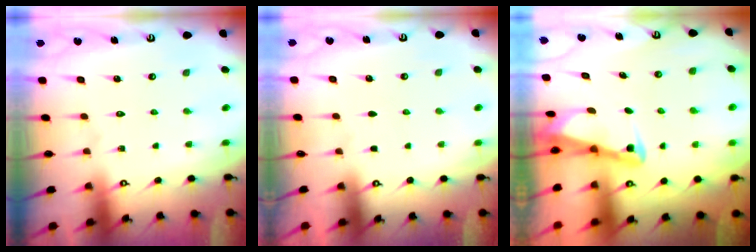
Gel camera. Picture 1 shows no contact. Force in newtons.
{"total": 0.9, "press": 0.9, "slide": 0.1}
{"total": 2.9, "press": 2.9, "slide": 0.4}